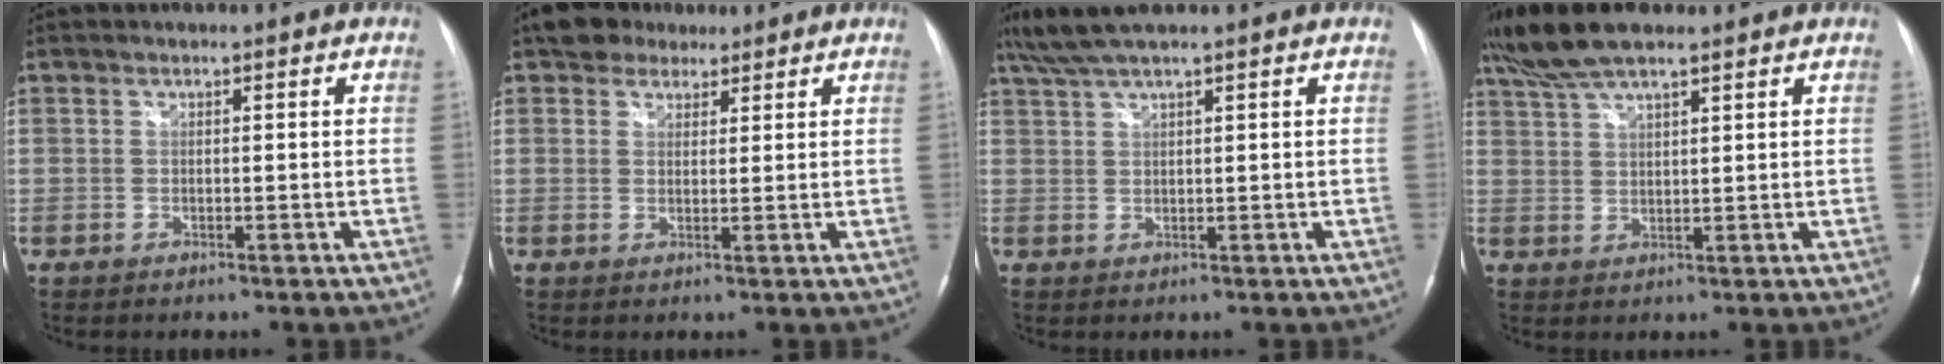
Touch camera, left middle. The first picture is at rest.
{"total": 5.0, "force": [3.8, 3.1, 1.2], "torque": [-0.025, 0.020, 0.066]}
{"total": 5.1, "force": [4.1, -0.2, 3.0], "torque": [-0.070, 0.030, 0.083]}
{"total": 8.6, "force": [6.9, 1.7, 4.7], "torque": [-0.101, 0.029, 0.132]}